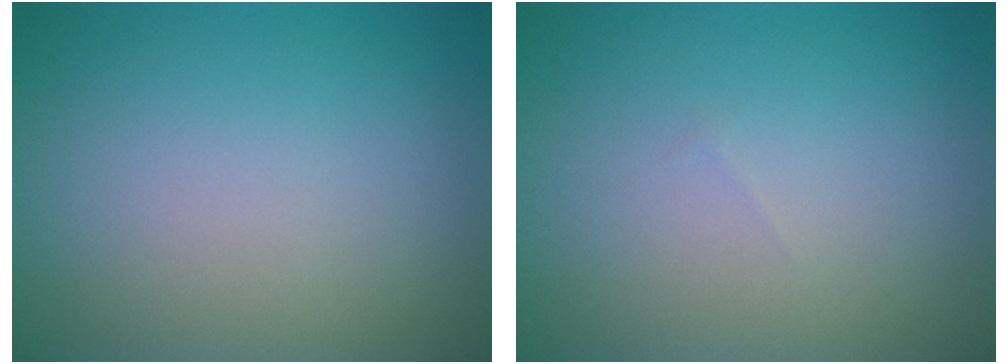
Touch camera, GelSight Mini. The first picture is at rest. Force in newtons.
{"total": 0.0}